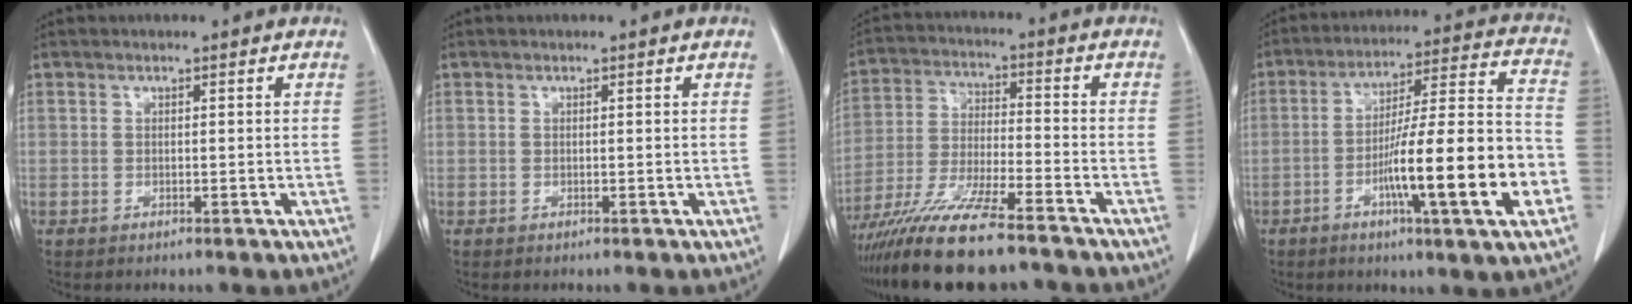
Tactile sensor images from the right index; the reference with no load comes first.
{"total": 0.0}
{"total": 15.7, "force": [-12.4, 1.4, 9.5], "torque": [-0.195, -0.038, -0.220]}
{"total": 18.2, "force": [-5.9, 0.6, 17.2], "torque": [-0.262, 0.003, -0.090]}